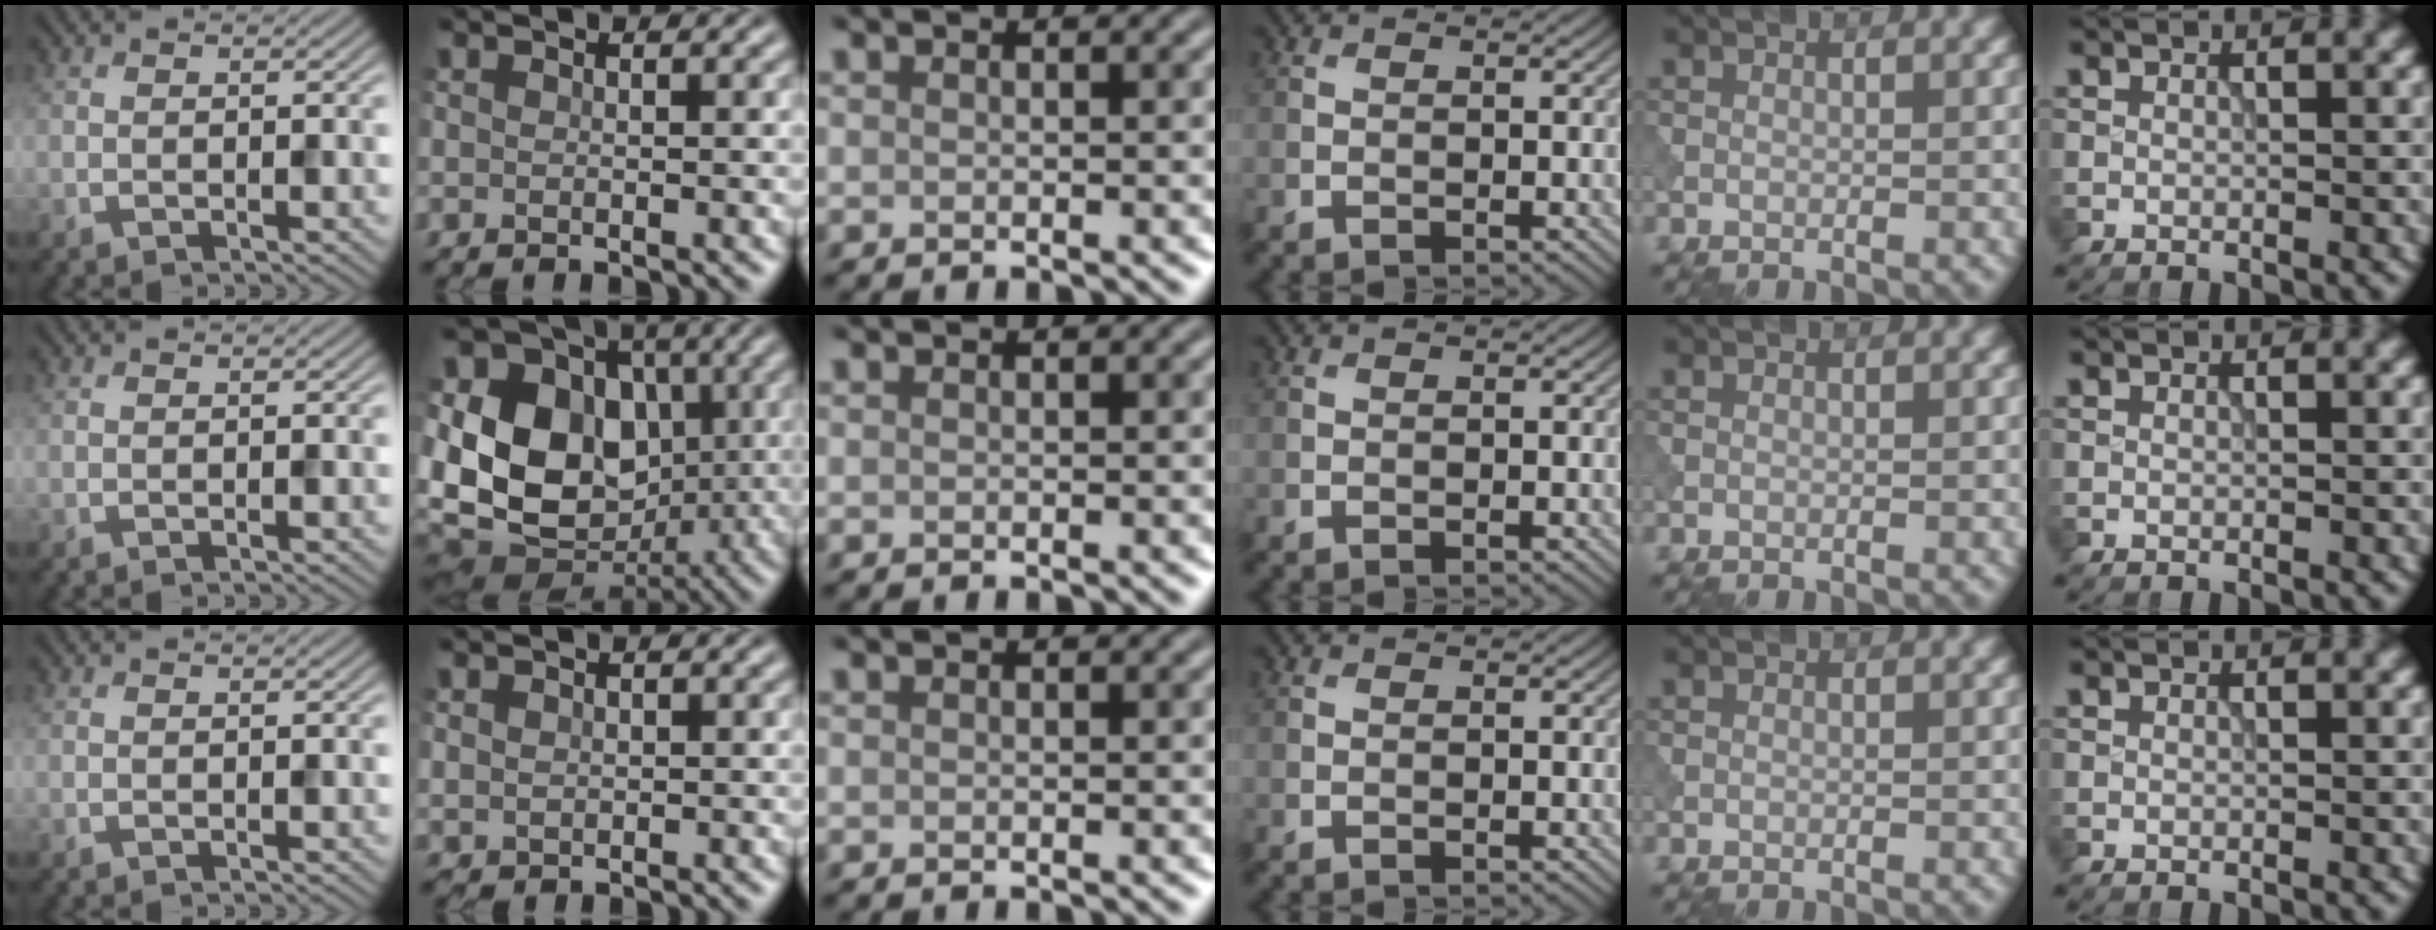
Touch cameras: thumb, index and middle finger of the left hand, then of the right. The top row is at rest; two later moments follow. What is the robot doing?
{"motion": "press", "object": "tv remote"}